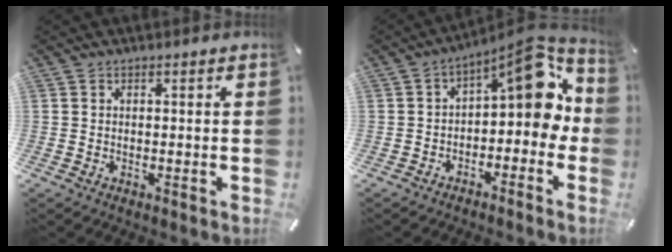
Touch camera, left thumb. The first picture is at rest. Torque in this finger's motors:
{"motor_torque": [0.28, 0.72, 0.93, 0.52, 0.17]}